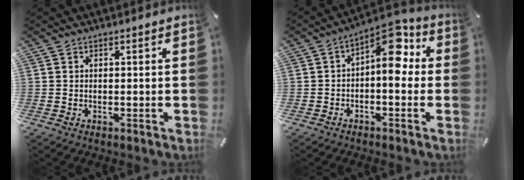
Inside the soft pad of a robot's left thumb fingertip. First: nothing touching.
{"total": 10.0, "force": [3.0, 4.8, 8.3], "torque": [-0.121, -0.024, 0.049]}